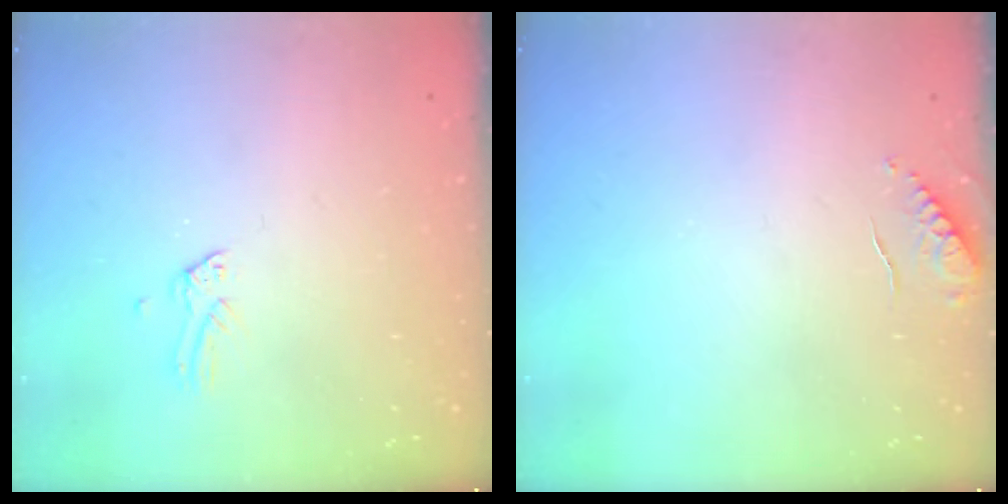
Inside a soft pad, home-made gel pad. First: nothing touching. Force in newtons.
{"total": 5.6, "press": 5.6, "slide": 0.8}